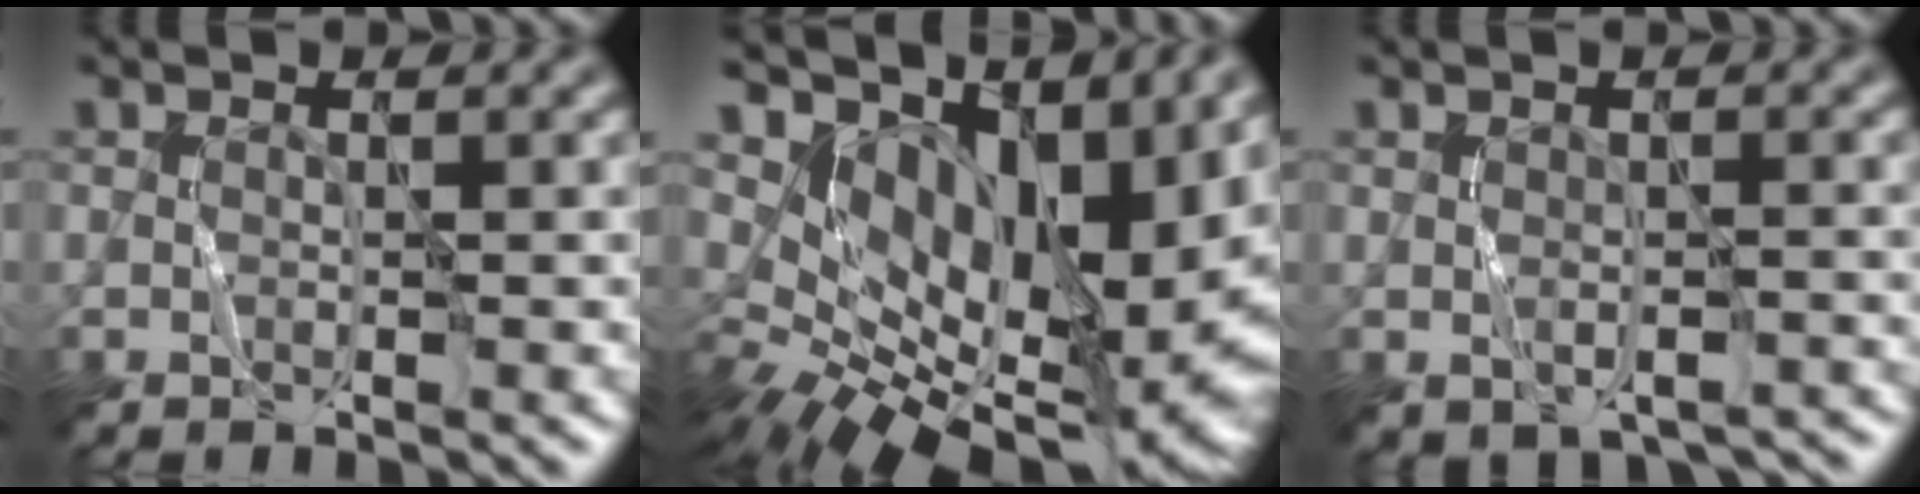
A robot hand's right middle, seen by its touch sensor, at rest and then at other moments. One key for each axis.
{"total": 14.3, "fx": 3.9, "fy": 7.8, "fz": 11.3, "tx": -0.187, "ty": -0.008, "tz": 0.093}
{"total": 1.9, "fx": -0.9, "fy": 1.0, "fz": 1.3, "tx": -0.025, "ty": -0.012, "tz": 0.000}